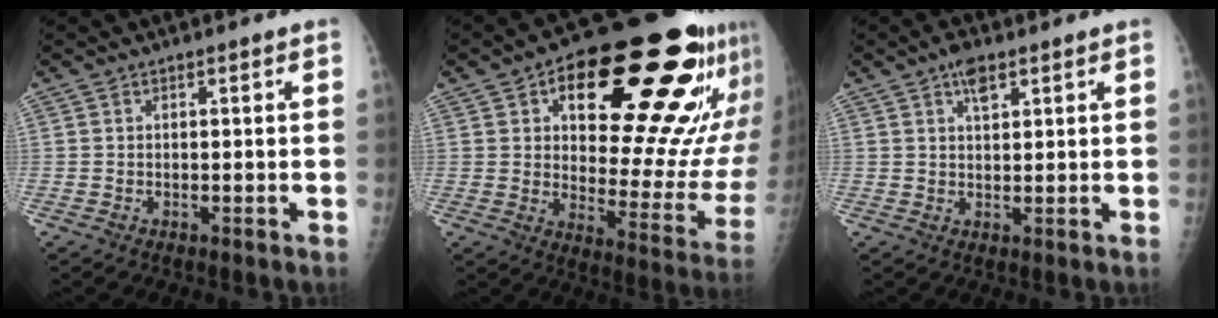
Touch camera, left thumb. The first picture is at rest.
{"total": 30.0, "force": [14.7, 12.6, 22.9], "torque": [-0.267, -0.019, 0.216]}
{"total": 3.8, "force": [2.3, 1.7, 2.6], "torque": [-0.035, -0.005, 0.037]}